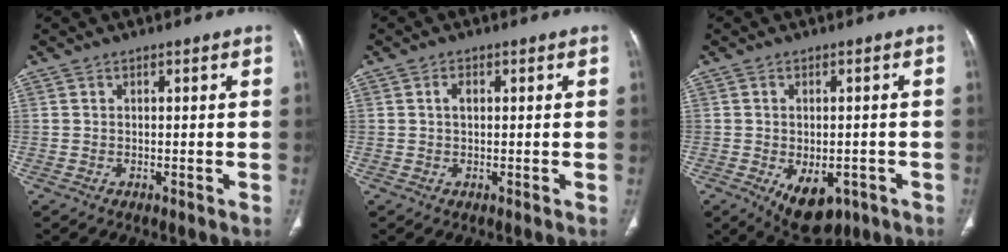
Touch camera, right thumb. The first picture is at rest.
{"total": 1.8, "force": [0.3, 1.1, 1.4], "torque": [-0.024, 0.005, 0.005]}
{"total": 9.6, "force": [-3.8, 5.7, 6.7], "torque": [-0.086, 0.006, -0.040]}